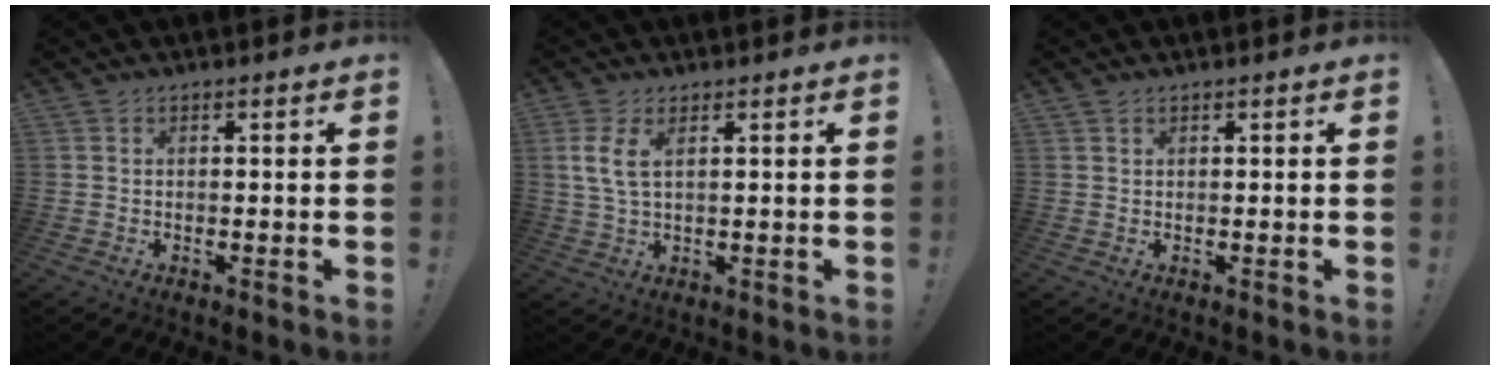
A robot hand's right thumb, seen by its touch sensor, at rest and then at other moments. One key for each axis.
{"total": 5.4, "fx": 2.2, "fy": 1.7, "fz": 4.6, "tx": -0.089, "ty": -0.005, "tz": 0.038}
{"total": 0.6, "fx": 0.5, "fy": 0.4, "fz": 0.0, "tx": 0.001, "ty": -0.002, "tz": 0.009}